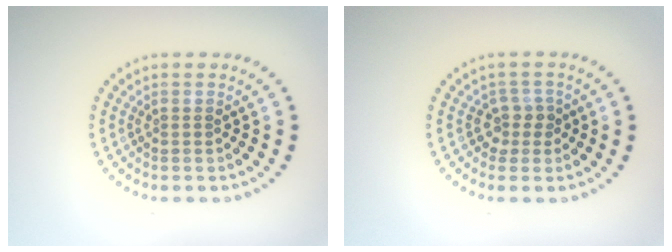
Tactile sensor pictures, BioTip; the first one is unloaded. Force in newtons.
{"total": 1.7, "press": 1.3, "slide": 1.1}